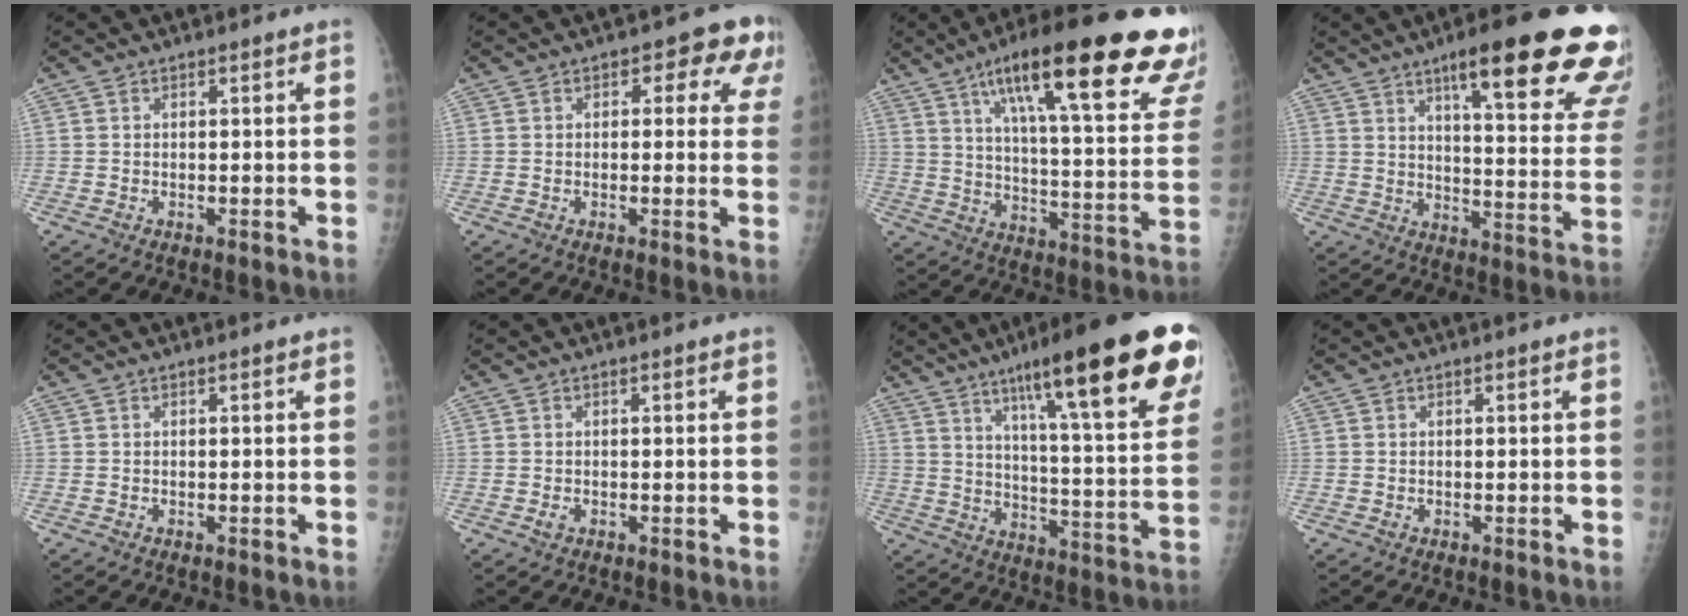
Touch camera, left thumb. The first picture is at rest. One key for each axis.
{"total": 7.5, "fx": 2.9, "fy": 4.4, "fz": 5.3, "tx": -0.007, "ty": 0.002, "tz": 0.020}
{"total": 31.0, "fx": 18.7, "fy": 6.1, "fz": 23.9, "tx": -0.297, "ty": -0.037, "tz": 0.270}
{"total": 25.7, "fx": 15.8, "fy": 4.8, "fz": 19.7, "tx": -0.217, "ty": -0.056, "tz": 0.209}
{"total": 0.0}
{"total": 0.8, "fx": -0.4, "fy": 0.6, "fz": 0.5, "tx": -0.006, "ty": -0.001, "tz": -0.005}
{"total": 28.7, "fx": 16.5, "fy": 4.9, "fz": 23.0, "tx": -0.305, "ty": -0.041, "tz": 0.243}
{"total": 0.0}